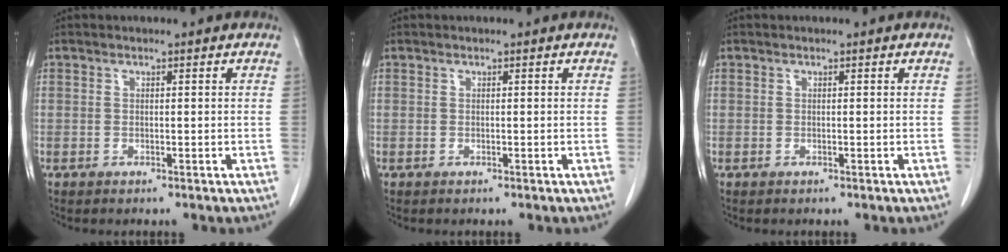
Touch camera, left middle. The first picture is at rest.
{"total": 0.0}
{"total": 0.0}